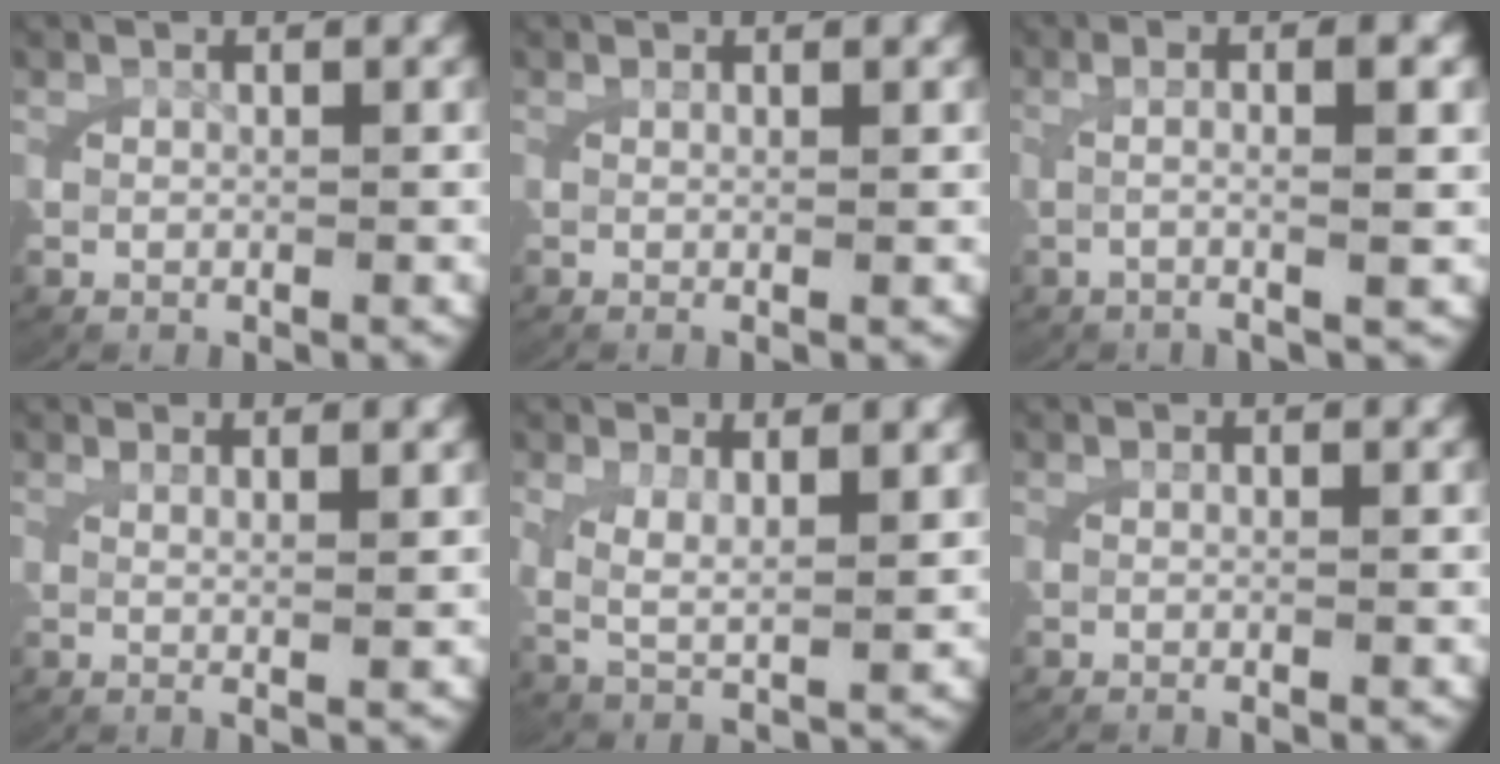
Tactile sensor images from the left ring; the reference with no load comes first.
{"total": 1.0, "force": [0.2, -0.2, 1.0], "torque": [-0.023, 0.001, 0.000]}
{"total": 4.8, "force": [0.2, 0.8, 4.7], "torque": [-0.083, 0.012, -0.002]}
{"total": 2.0, "force": [0.9, -0.2, 1.8], "torque": [-0.036, 0.000, 0.013]}
{"total": 4.4, "force": [1.2, 2.5, 3.5], "torque": [-0.073, -0.010, 0.021]}
{"total": 1.0, "force": [-0.7, 0.0, 0.7], "torque": [-0.011, 0.007, -0.018]}